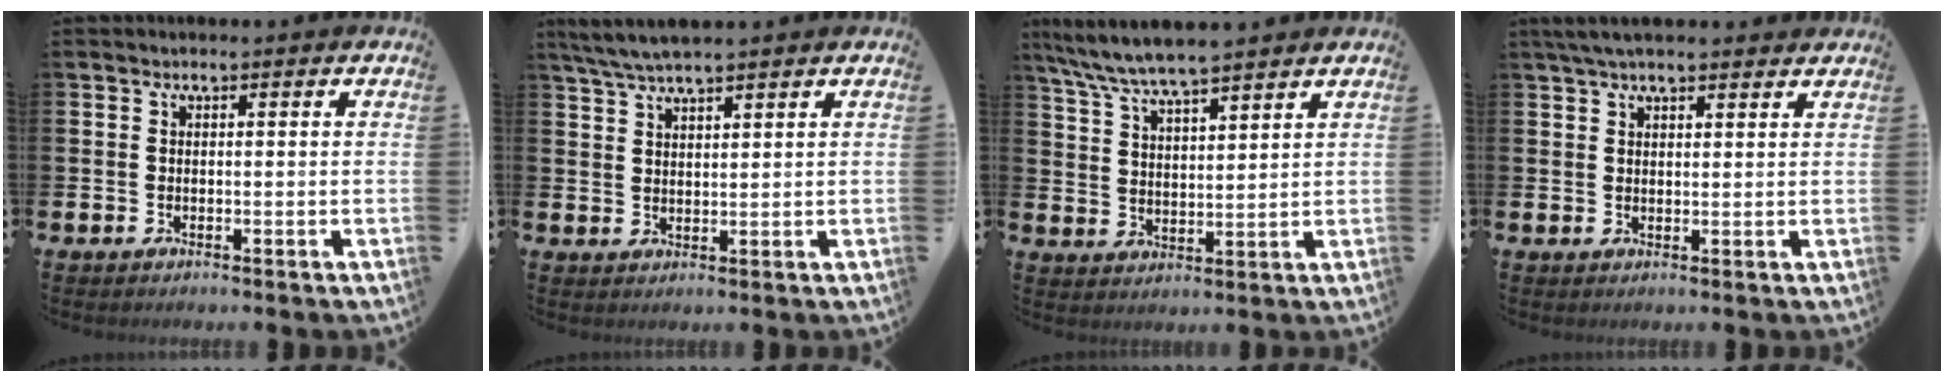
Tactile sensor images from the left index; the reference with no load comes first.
{"total": 4.5, "force": [4.1, 0.4, 1.8], "torque": [-0.051, -0.005, 0.075]}
{"total": 6.6, "force": [6.3, 0.3, 2.0], "torque": [-0.064, -0.030, 0.112]}
{"total": 3.5, "force": [3.1, 0.8, 1.6], "torque": [-0.042, 0.000, 0.059]}